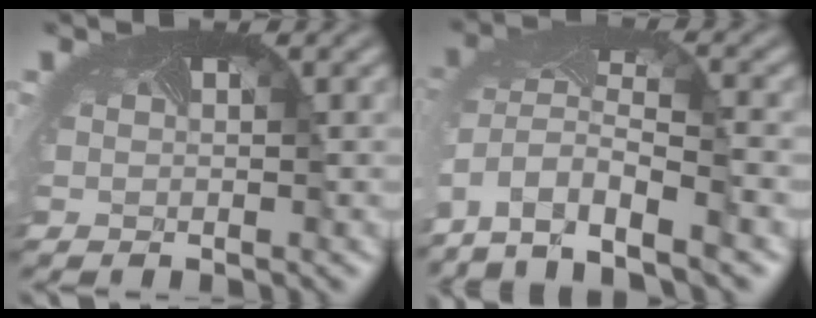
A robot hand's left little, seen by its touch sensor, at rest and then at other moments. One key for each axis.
{"total": 8.9, "fx": -6.3, "fy": 3.8, "fz": 5.0, "tx": -0.127, "ty": -0.026, "tz": -0.097}